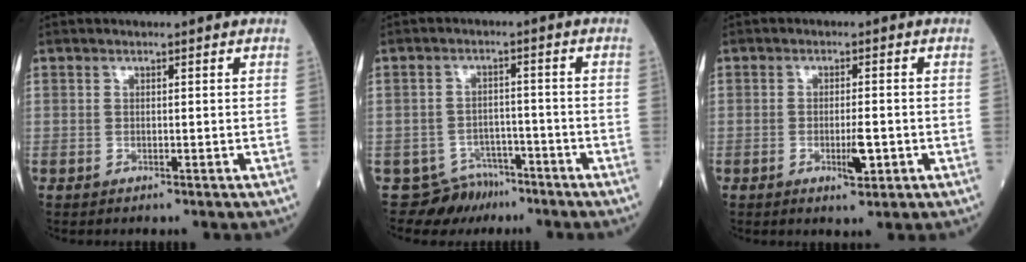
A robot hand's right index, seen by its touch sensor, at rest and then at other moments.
{"total": 5.2, "force": [-4.1, 3.0, -0.9], "torque": [0.021, 0.018, -0.065]}
{"total": 3.7, "force": [-1.1, 0.9, 3.4], "torque": [-0.055, -0.002, -0.013]}